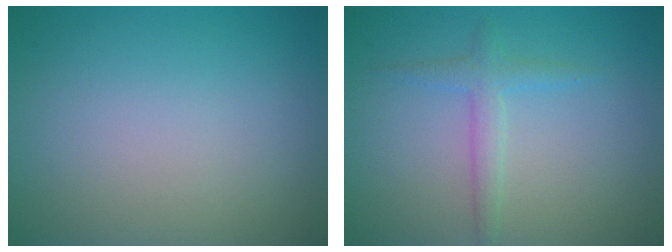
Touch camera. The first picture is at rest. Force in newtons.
{"total": 1.8, "press": 1.8, "slide": 0.1}